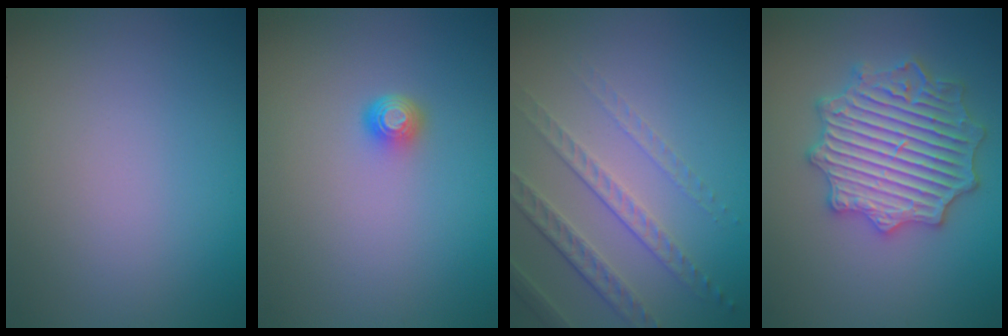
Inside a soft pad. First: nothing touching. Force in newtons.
{"total": 1.4, "press": 1.1, "slide": 1.0}
{"total": 4.6, "press": 3.0, "slide": 3.5}
{"total": 6.8, "press": 6.7, "slide": 1.1}